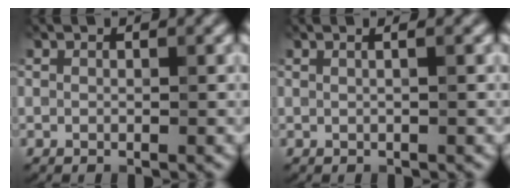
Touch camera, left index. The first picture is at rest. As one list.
[{"total": 1.3, "force": [0.4, 0.3, 1.2], "torque": [-0.014, 0.001, -0.003]}]